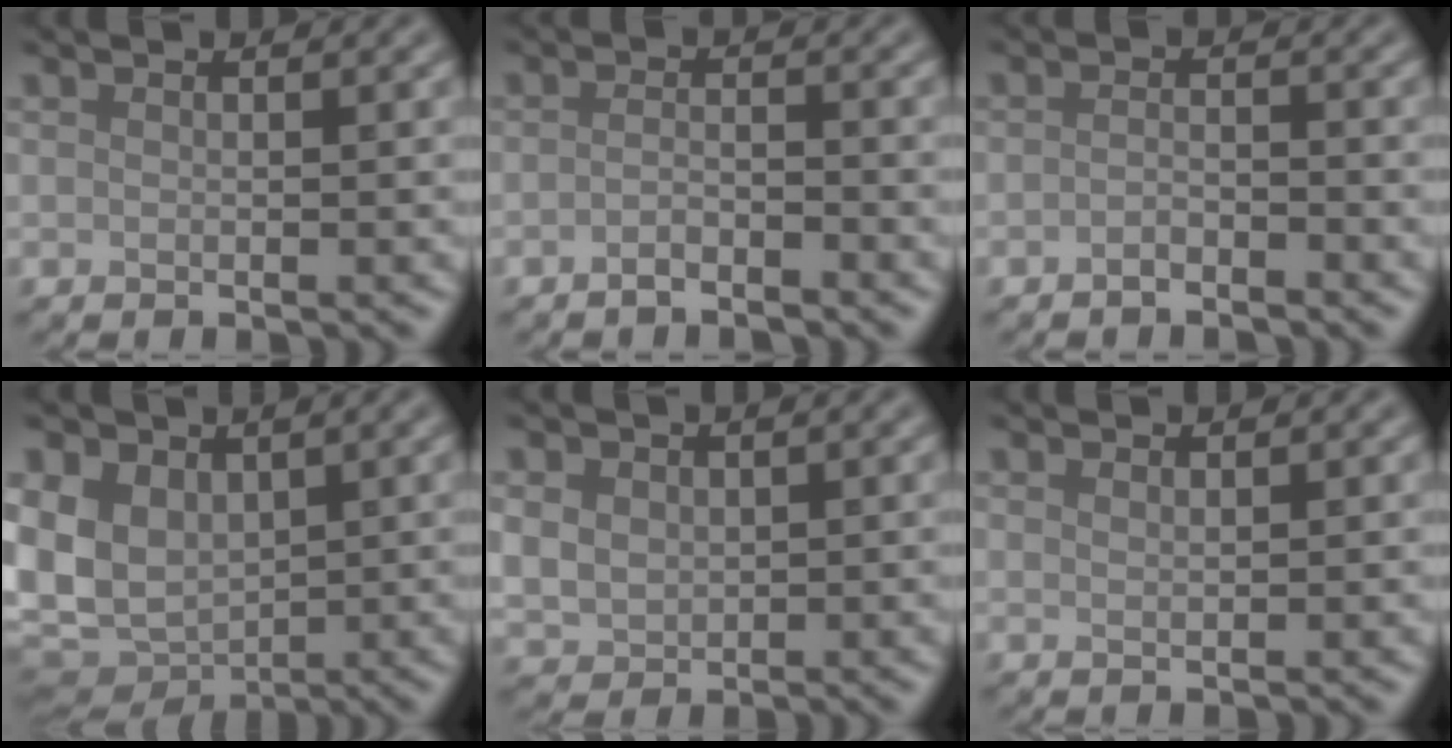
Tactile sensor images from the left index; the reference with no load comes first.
{"total": 1.6, "force": [-1.1, 0.3, 1.1], "torque": [-0.021, 0.002, -0.024]}
{"total": 1.3, "force": [-1.0, 0.3, 0.8], "torque": [-0.017, 0.001, -0.021]}
{"total": 8.1, "force": [0.5, 6.1, 5.3], "torque": [-0.128, -0.012, 0.016]}
{"total": 2.4, "force": [0.7, 2.0, 1.1], "torque": [-0.030, -0.005, 0.018]}
{"total": 0.7, "force": [0.6, 0.2, 0.4], "torque": [-0.003, -0.001, 0.009]}